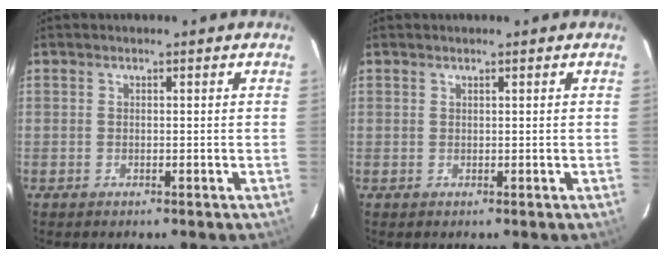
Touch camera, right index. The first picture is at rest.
{"total": 0.6, "force": [0.3, 0.5, 0.0], "torque": [0.003, 0.003, 0.004]}